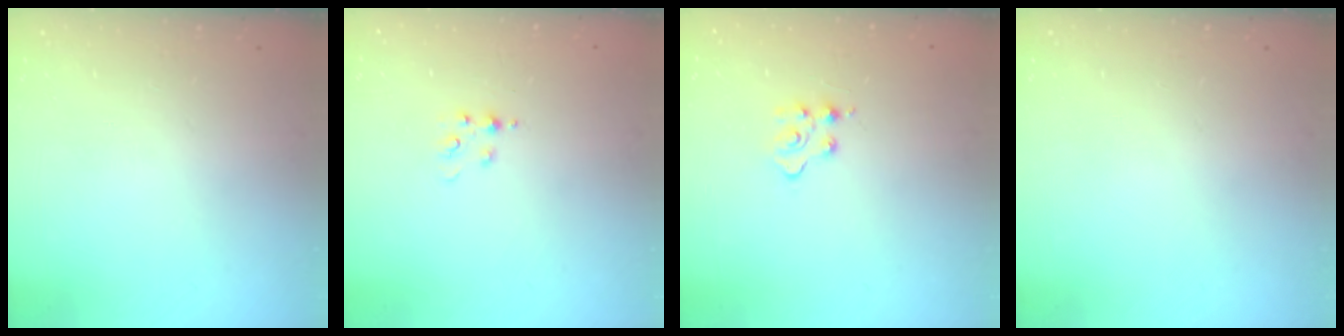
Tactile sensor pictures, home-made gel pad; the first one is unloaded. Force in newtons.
{"total": 4.1, "press": 4.1, "slide": 0.5}
{"total": 3.5, "press": 3.4, "slide": 0.6}
{"total": 0.0}